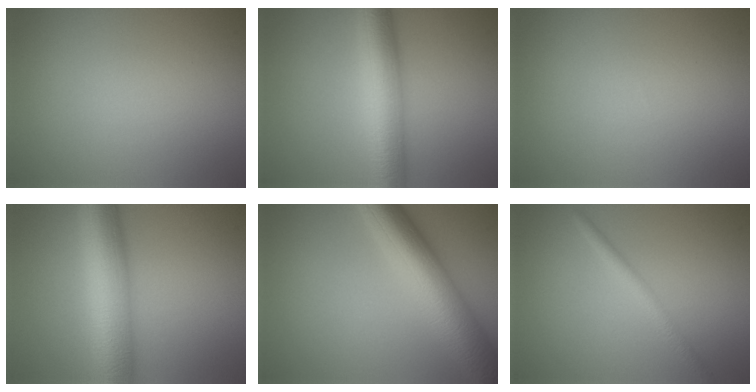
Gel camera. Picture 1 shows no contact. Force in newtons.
{"total": 7.2, "press": 7.2, "slide": 0.1}
{"total": 0.0}
{"total": 9.6, "press": 9.6, "slide": 0.1}
{"total": 9.4, "press": 9.4, "slide": 0.1}
{"total": 2.1, "press": 2.1, "slide": 0.1}